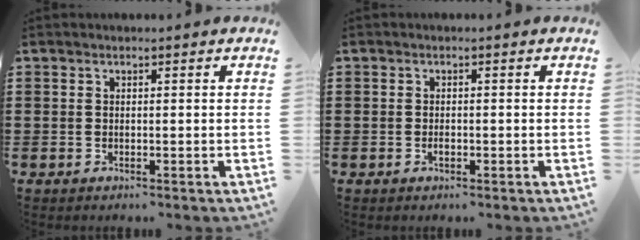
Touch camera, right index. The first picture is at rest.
{"total": 1.0, "force": [-0.5, 0.3, 0.7], "torque": [-0.015, -0.006, -0.008]}